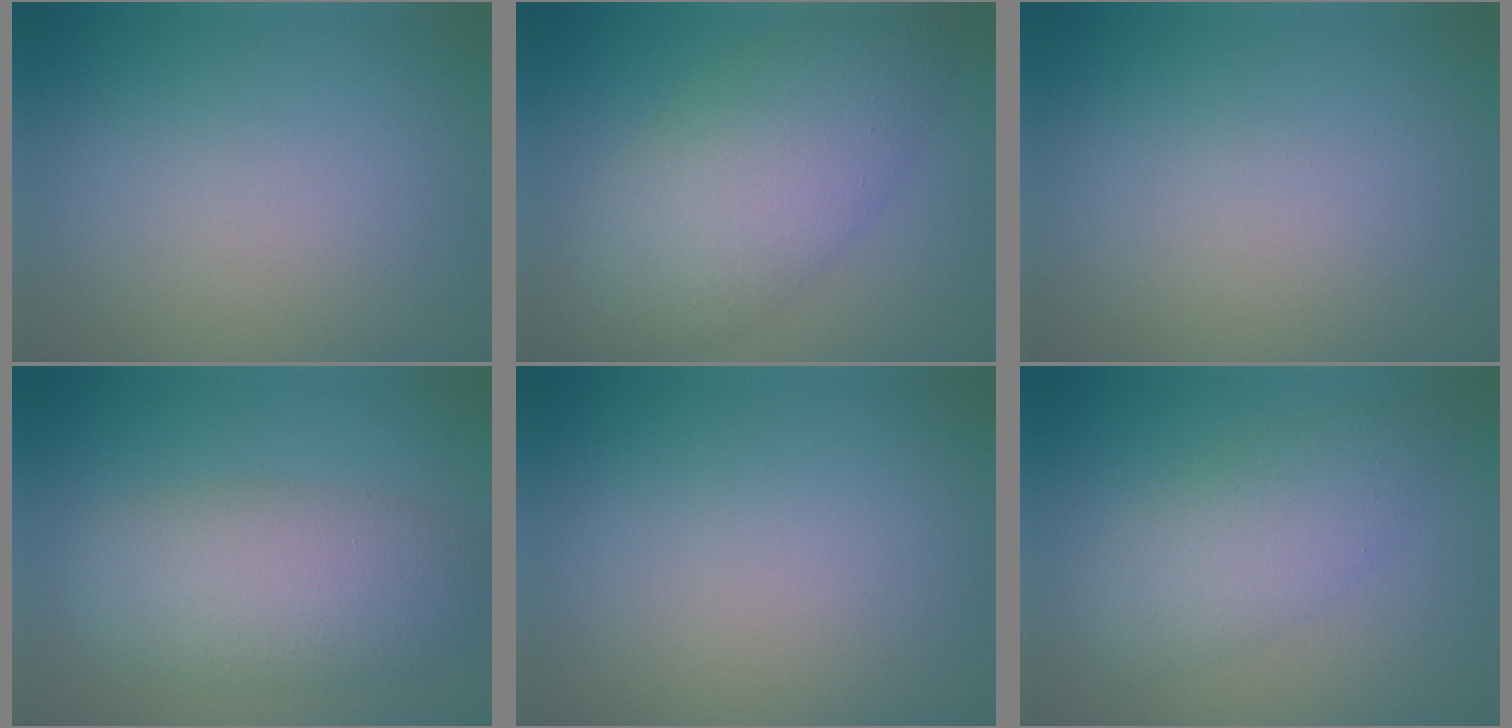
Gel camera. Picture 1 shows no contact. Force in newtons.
{"total": 8.6, "press": 8.5, "slide": 0.5}
{"total": 0.0}
{"total": 6.4, "press": 6.4, "slide": 0.2}
{"total": 0.0}
{"total": 4.3, "press": 4.3, "slide": 0.3}